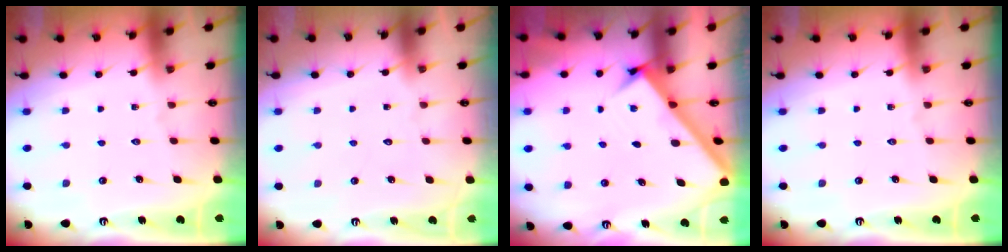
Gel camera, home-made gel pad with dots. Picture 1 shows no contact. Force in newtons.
{"total": 1.5, "press": 1.5, "slide": 0.0}
{"total": 2.8, "press": 2.7, "slide": 0.3}
{"total": 0.0}